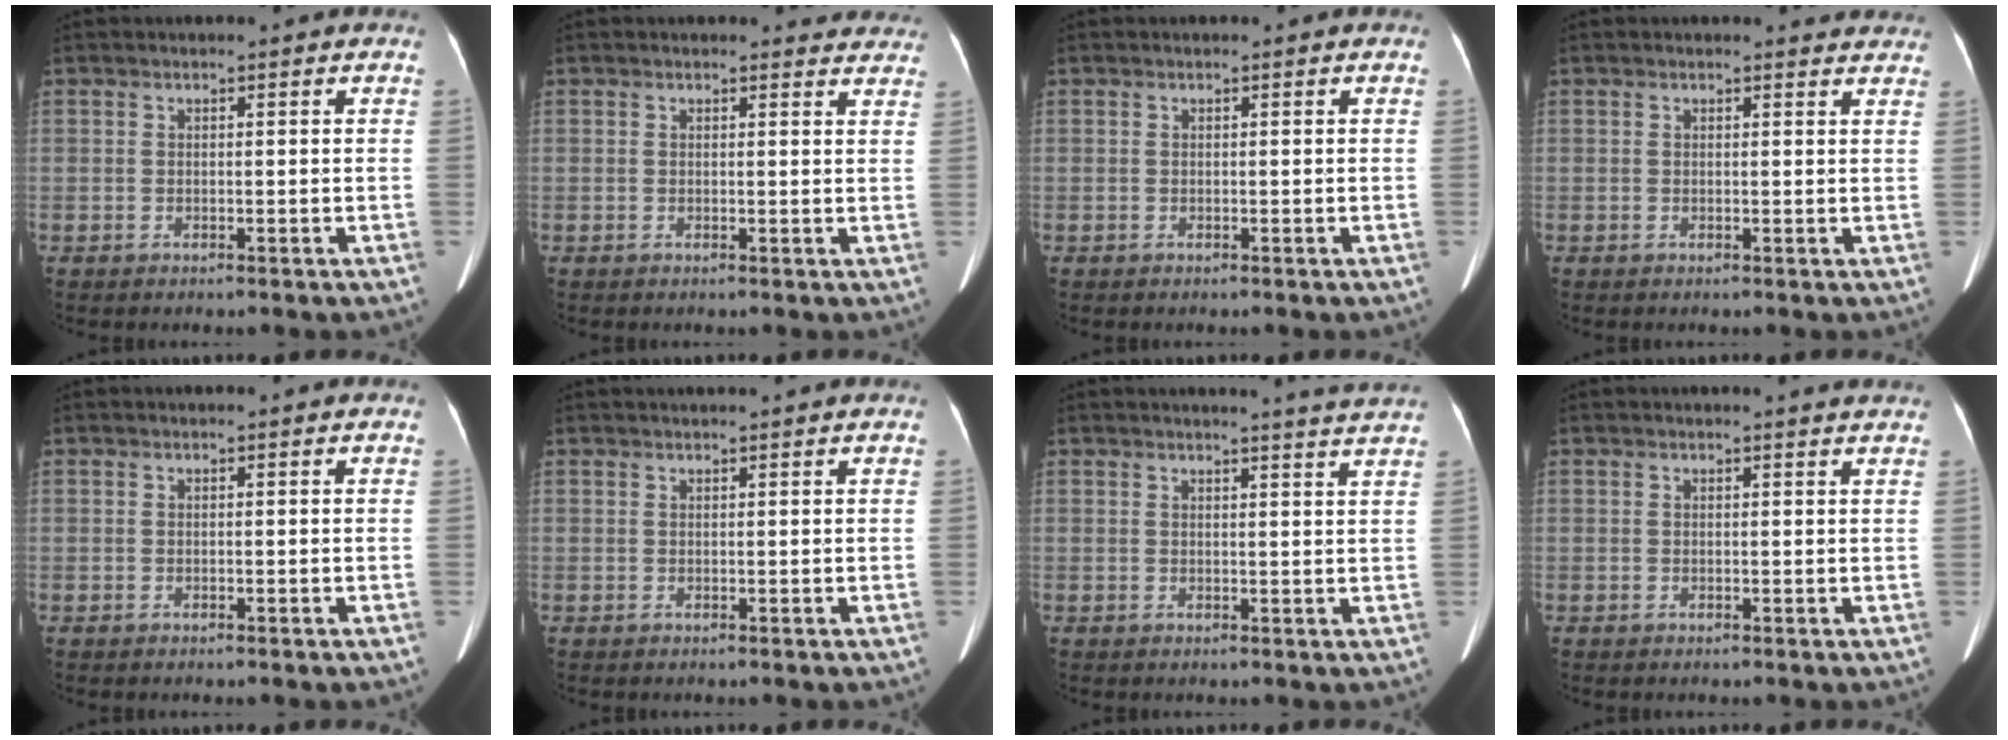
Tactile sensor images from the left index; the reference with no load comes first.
{"total": 5.4, "force": [5.2, 1.5, 0.4], "torque": [0.014, -0.010, 0.030]}
{"total": 0.0}
{"total": 3.9, "force": [3.7, 0.9, 0.4], "torque": [-0.001, -0.006, 0.023]}
{"total": 0.0}
{"total": 3.2, "force": [2.9, -0.2, 1.2], "torque": [-0.014, 0.025, 0.040]}
{"total": 6.0, "force": [5.6, -1.1, 1.8], "torque": [-0.025, -0.013, 0.049]}
{"total": 2.7, "force": [2.6, -0.2, 0.7], "torque": [-0.013, -0.003, 0.020]}